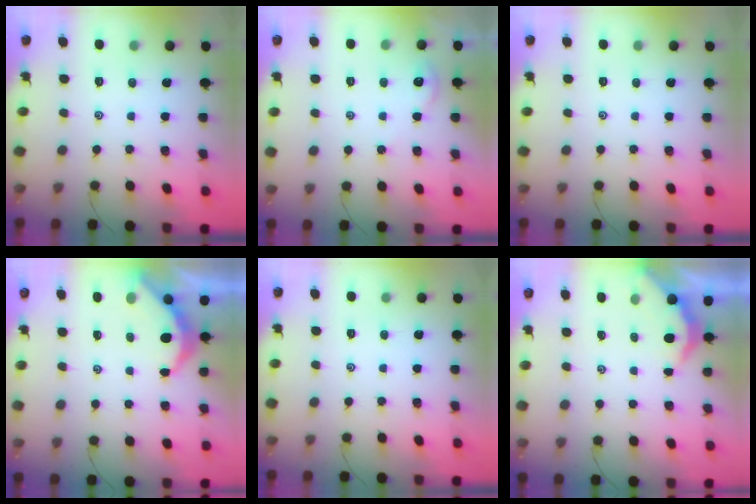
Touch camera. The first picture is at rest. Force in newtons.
{"total": 2.2, "press": 2.2, "slide": 0.4}
{"total": 0.0}
{"total": 5.0, "press": 5.0, "slide": 0.2}
{"total": 0.0}
{"total": 2.3, "press": 2.3, "slide": 0.2}